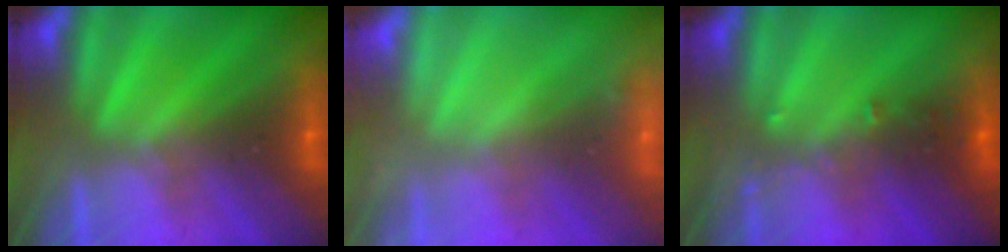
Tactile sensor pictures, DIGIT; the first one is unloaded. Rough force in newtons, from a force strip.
{"total": 2.3}
{"total": 2.7}